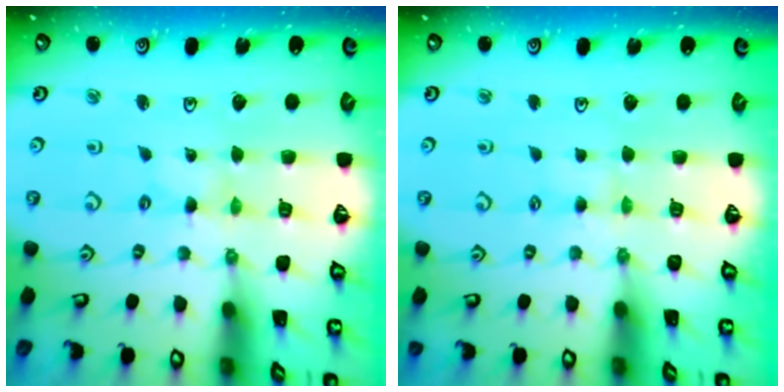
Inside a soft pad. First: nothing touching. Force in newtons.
{"total": 3.2, "press": 3.2, "slide": 0.4}